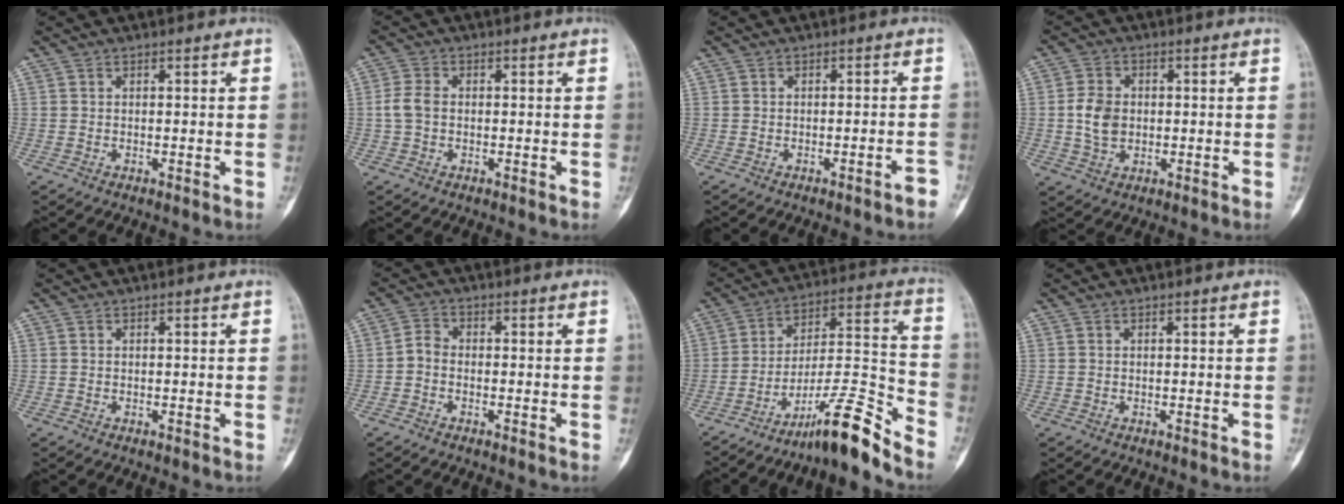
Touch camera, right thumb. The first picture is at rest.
{"total": 3.6, "force": [-0.2, 2.5, 2.6], "torque": [-0.059, 0.008, -0.009]}
{"total": 2.0, "force": [-1.4, 0.1, 1.4], "torque": [-0.024, 0.012, -0.018]}
{"total": 6.0, "force": [-0.1, 4.5, 4.0], "torque": [-0.066, 0.003, 0.000]}
{"total": 0.0}
{"total": 2.6, "force": [-0.9, 1.8, 1.6], "torque": [-0.027, 0.011, -0.028]}
{"total": 14.6, "force": [-11.6, 0.7, 8.9], "torque": [-0.144, 0.106, -0.191]}
{"total": 0.0}